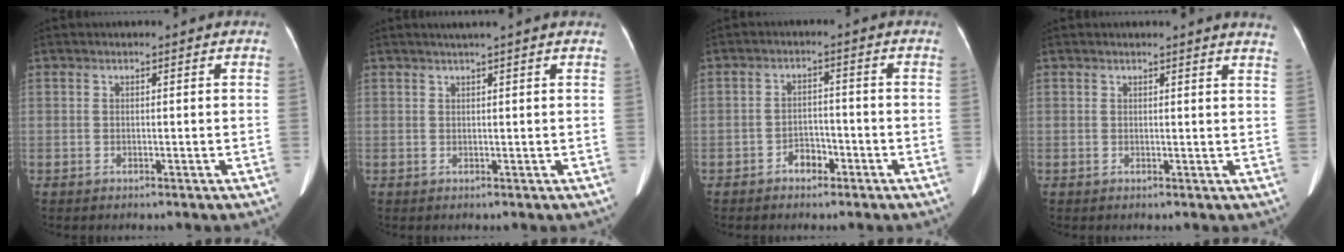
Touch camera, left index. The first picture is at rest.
{"total": 2.9, "force": [2.4, -0.6, 1.6], "torque": [-0.019, 0.017, 0.036]}
{"total": 3.1, "force": [-2.2, 1.8, 1.3], "torque": [-0.020, 0.004, -0.035]}
{"total": 4.9, "force": [4.7, -0.3, 1.4], "torque": [-0.013, -0.019, 0.024]}